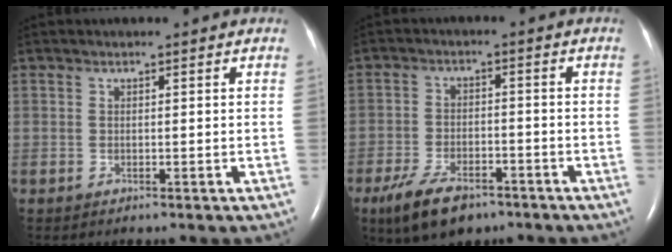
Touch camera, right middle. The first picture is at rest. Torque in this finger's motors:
{"motor_torque": [0.81, -0.75, 0.07, 0.09]}